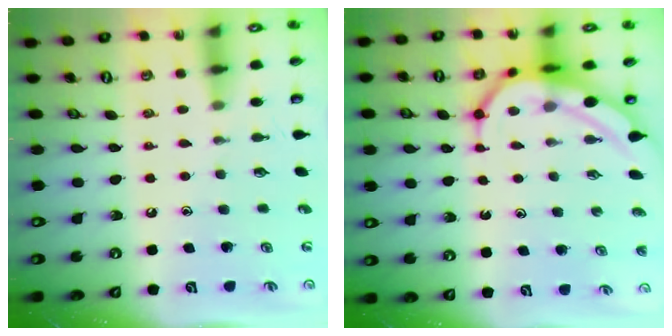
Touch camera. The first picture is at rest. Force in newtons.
{"total": 8.4, "press": 8.4, "slide": 0.8}